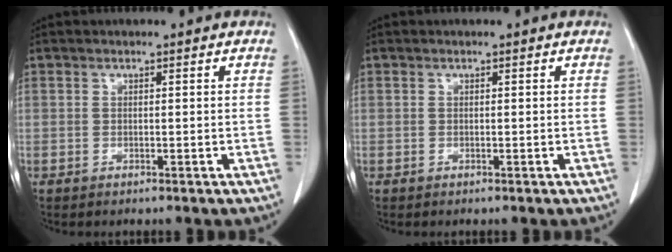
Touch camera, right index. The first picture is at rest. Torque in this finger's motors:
{"motor_torque": [0.00, 0.00, 0.00, 0.00]}